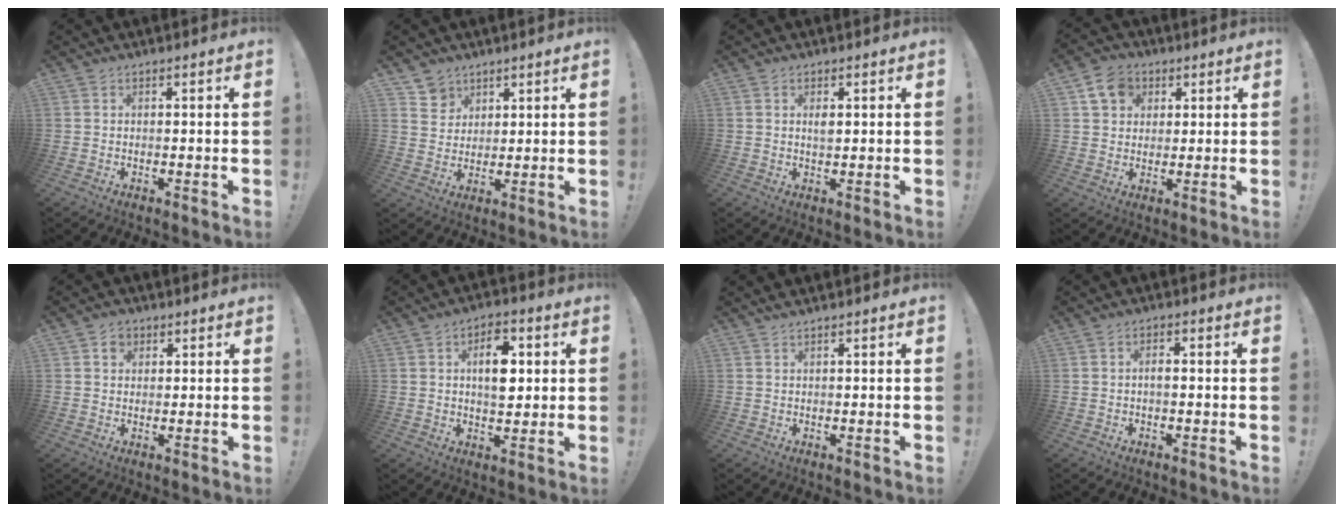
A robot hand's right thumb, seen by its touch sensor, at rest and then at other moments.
{"total": 5.9, "force": [4.1, 4.2, 0.2], "torque": [0.000, -0.036, 0.080]}
{"total": 1.8, "force": [0.5, 0.8, 1.5], "torque": [-0.017, -0.003, 0.005]}
{"total": 8.6, "force": [3.6, 7.2, 3.0], "torque": [-0.041, -0.012, 0.072]}
{"total": 3.2, "force": [1.3, 2.7, 1.0], "torque": [-0.011, 0.001, 0.024]}
{"total": 9.3, "force": [1.8, 5.5, 7.3], "torque": [-0.110, 0.009, 0.030]}
{"total": 0.7, "force": [0.7, -0.1, 0.2], "torque": [0.000, -0.002, 0.012]}
{"total": 2.0, "force": [-0.6, 0.5, 1.8], "torque": [-0.035, 0.007, -0.012]}